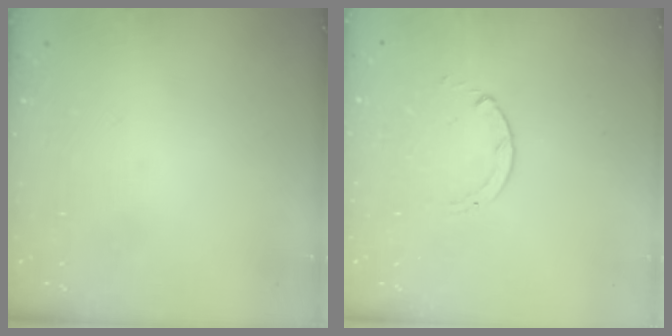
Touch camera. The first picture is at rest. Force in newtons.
{"total": 0.7, "press": 0.7, "slide": 0.1}